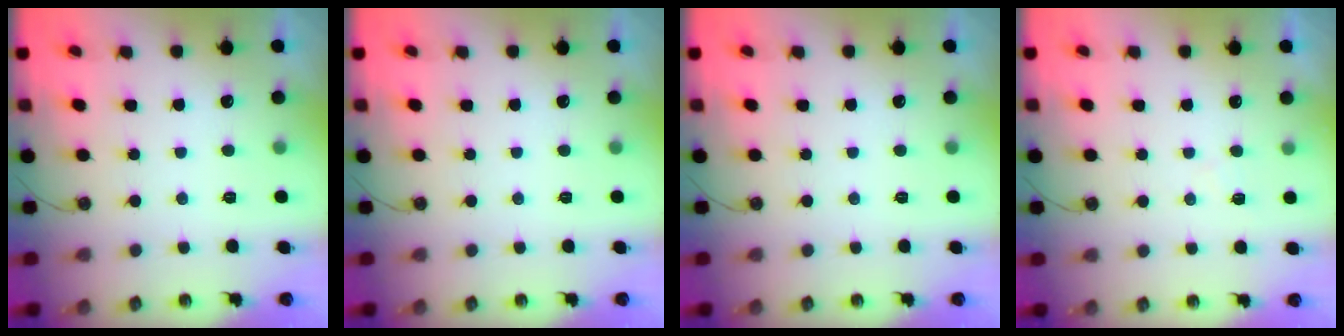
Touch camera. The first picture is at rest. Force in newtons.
{"total": 0.0}
{"total": 0.0}
{"total": 4.8, "press": 4.8, "slide": 0.7}